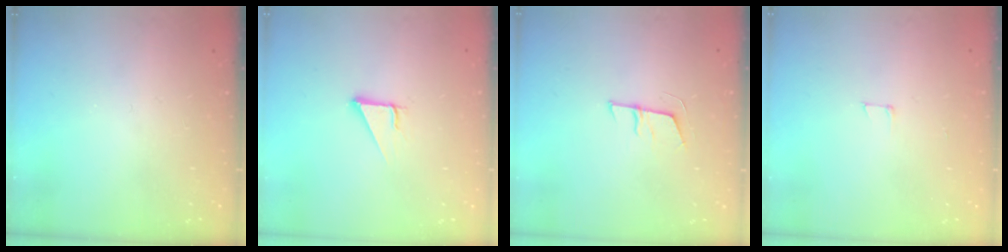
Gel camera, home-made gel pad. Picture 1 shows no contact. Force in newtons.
{"total": 2.9, "press": 2.9, "slide": 0.1}
{"total": 5.7, "press": 5.6, "slide": 1.0}
{"total": 2.9, "press": 2.9, "slide": 0.2}